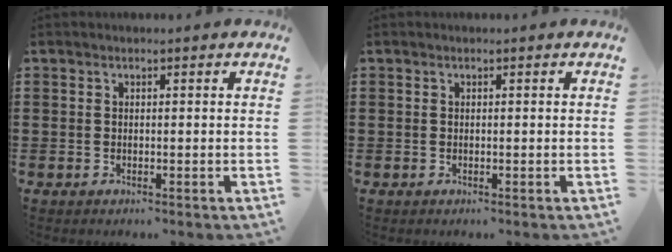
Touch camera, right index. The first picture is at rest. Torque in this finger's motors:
{"motor_torque": [-0.13, 2.01, 0.00, 0.00]}